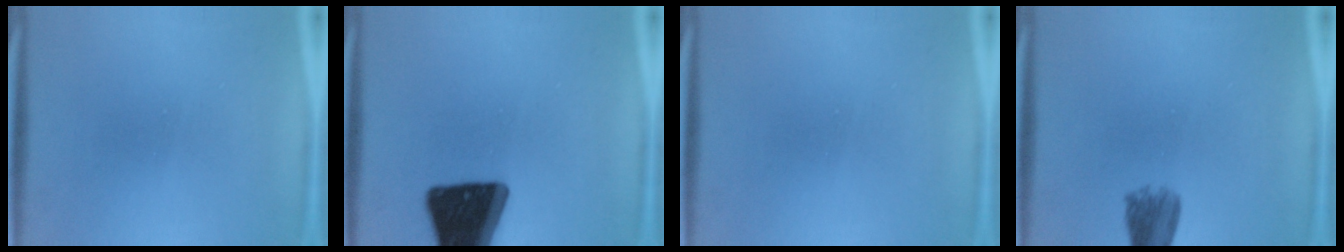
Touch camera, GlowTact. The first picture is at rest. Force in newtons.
{"total": 19.6}
{"total": 0.0}
{"total": 4.2}